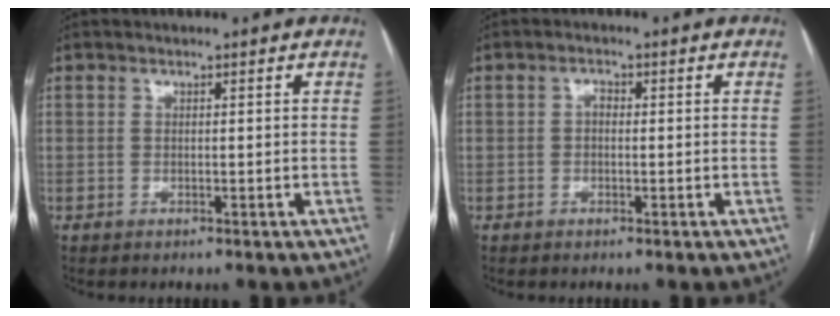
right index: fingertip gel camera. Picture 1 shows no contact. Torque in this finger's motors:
{"motor_torque": [0.39, 0.05, 0.03, 0.01]}